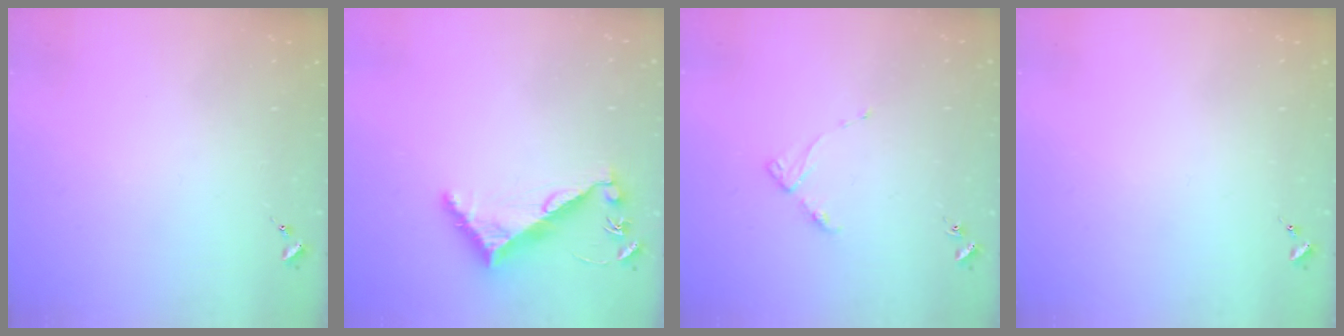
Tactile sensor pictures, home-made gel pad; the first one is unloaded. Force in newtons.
{"total": 8.0, "press": 8.0, "slide": 0.5}
{"total": 4.5, "press": 4.4, "slide": 0.6}
{"total": 0.0}